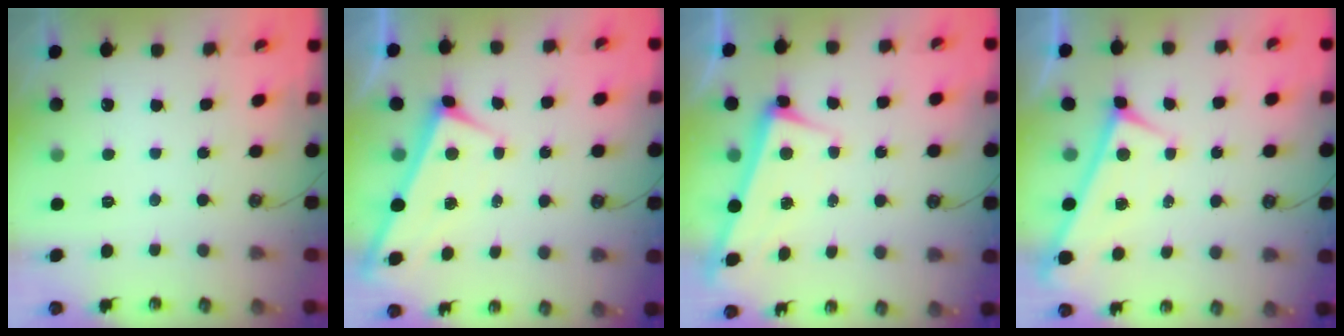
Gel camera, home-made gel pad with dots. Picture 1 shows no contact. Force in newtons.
{"total": 1.7, "press": 1.7, "slide": 0.1}
{"total": 2.6, "press": 2.5, "slide": 0.7}
{"total": 0.0}